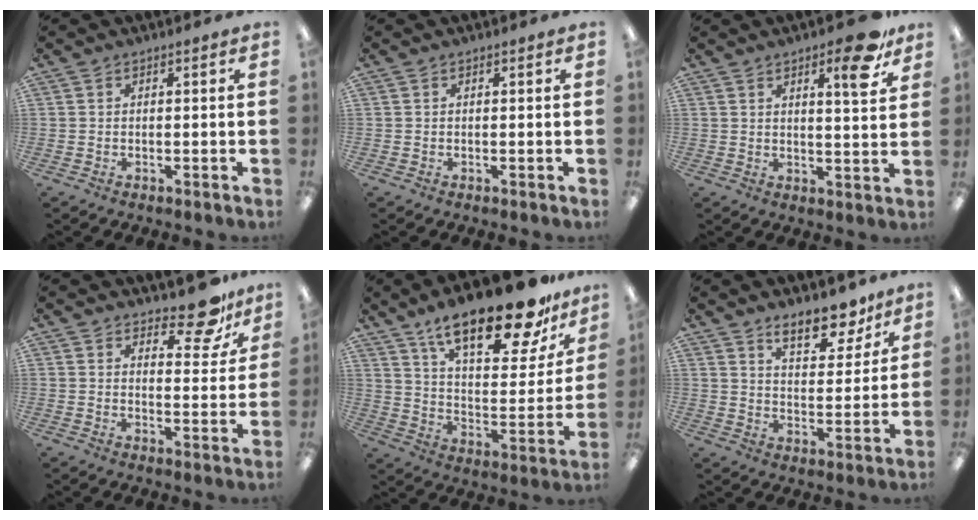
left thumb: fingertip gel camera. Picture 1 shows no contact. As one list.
[{"total": 0.0}, {"total": 9.9, "force": [6.3, 2.7, 7.1], "torque": [-0.090, -0.033, 0.096]}, {"total": 10.8, "force": [8.4, 3.9, 5.5], "torque": [-0.051, -0.060, 0.142]}, {"total": 26.0, "force": [18.6, 8.5, 16.0], "torque": [-0.239, -0.124, 0.304]}, {"total": 11.0, "force": [8.9, 4.1, 4.8], "torque": [-0.056, -0.058, 0.157]}]